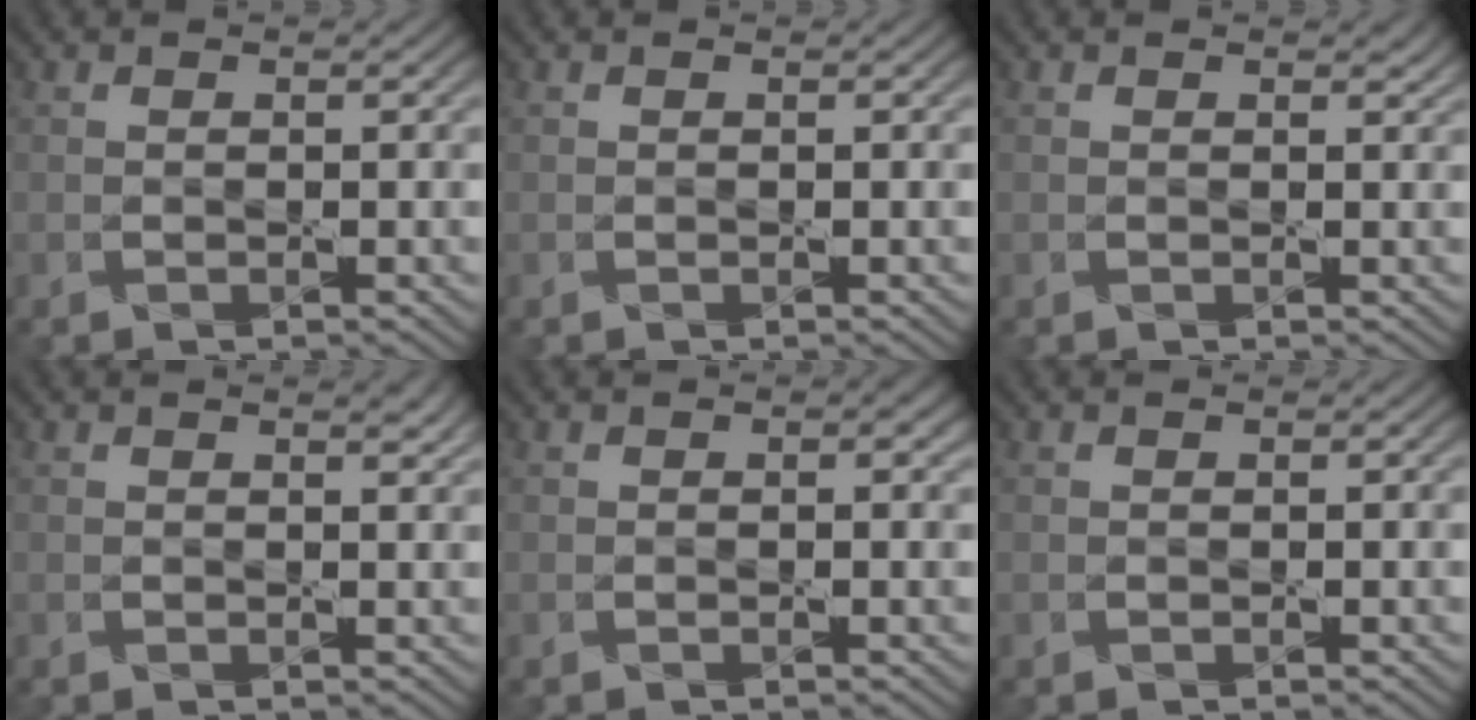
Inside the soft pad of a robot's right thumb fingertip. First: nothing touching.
{"total": 0.0}
{"total": 0.5, "force": [0.4, 0.2, 0.2], "torque": [-0.002, -0.004, 0.007]}
{"total": 0.9, "force": [0.7, 0.1, 0.5], "torque": [-0.009, -0.003, 0.013]}
{"total": 0.6, "force": [0.1, 0.3, 0.5], "torque": [-0.003, -0.003, 0.001]}
{"total": 0.0}